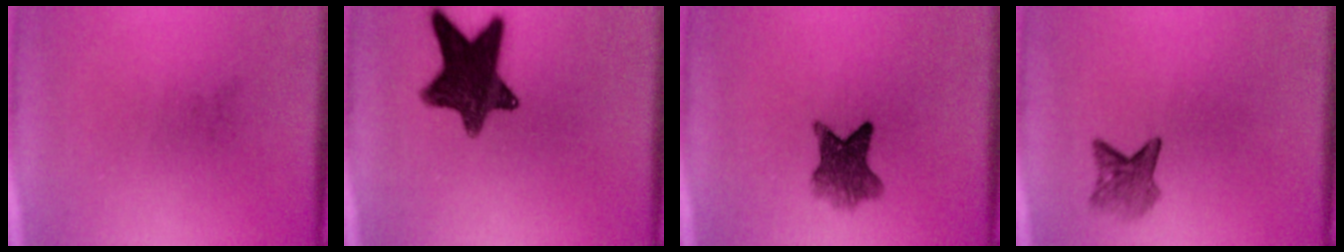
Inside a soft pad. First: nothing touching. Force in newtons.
{"total": 13.0}
{"total": 6.0}
{"total": 2.9}